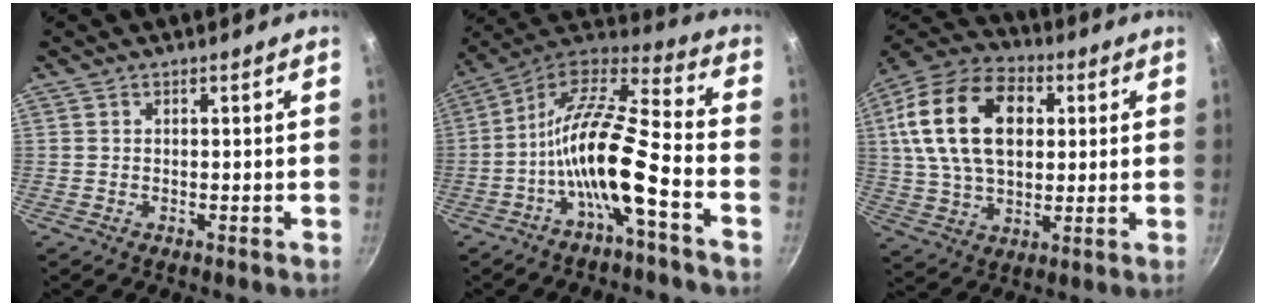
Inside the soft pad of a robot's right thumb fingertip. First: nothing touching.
{"total": 16.3, "force": [-6.0, 4.1, 14.6], "torque": [-0.267, 0.055, -0.125]}
{"total": 21.2, "force": [4.5, 13.9, 15.4], "torque": [-0.265, 0.014, 0.069]}